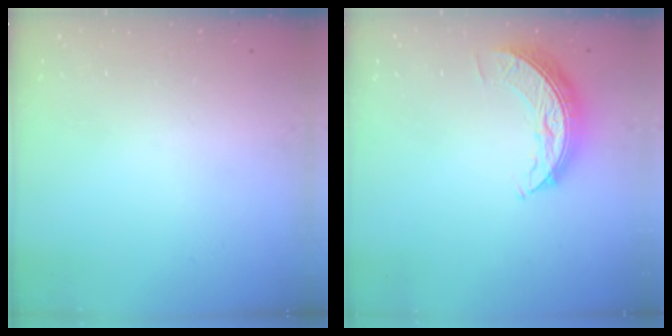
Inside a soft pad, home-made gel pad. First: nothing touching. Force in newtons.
{"total": 7.9, "press": 7.9, "slide": 0.6}